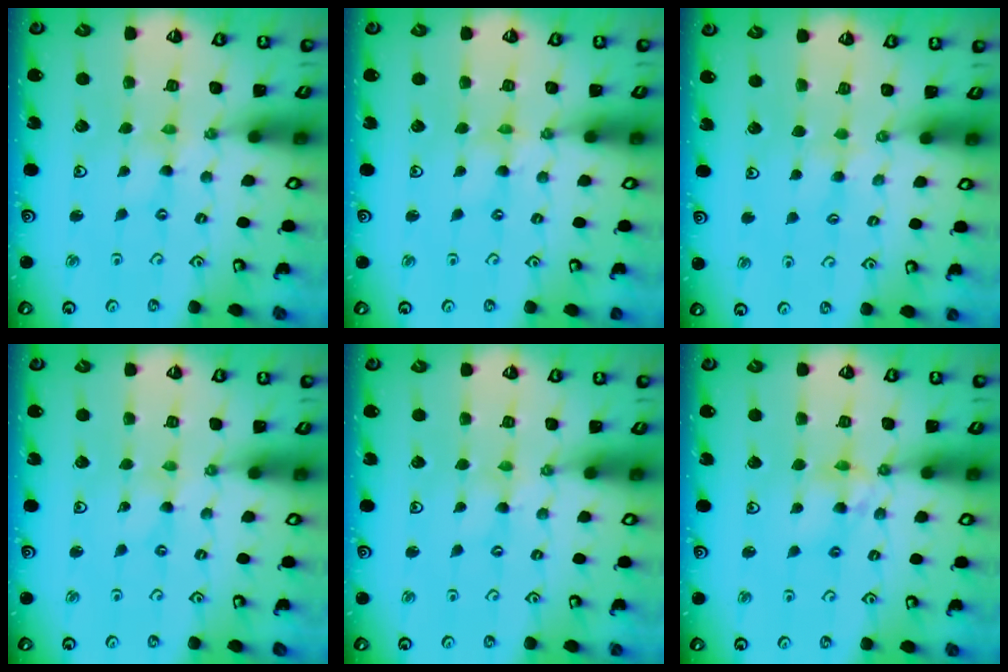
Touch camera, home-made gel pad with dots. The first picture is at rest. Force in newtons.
{"total": 0.0}
{"total": 2.4, "press": 2.4, "slide": 0.3}
{"total": 0.0}
{"total": 0.0}
{"total": 7.1, "press": 7.0, "slide": 0.7}